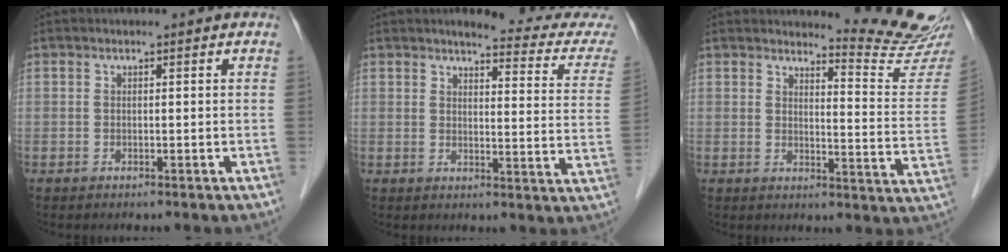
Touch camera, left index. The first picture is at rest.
{"total": 13.3, "force": [12.7, 0.6, 3.7], "torque": [-0.028, -0.062, 0.123]}
{"total": 11.0, "force": [10.9, -1.7, 0.9], "torque": [-0.013, -0.108, 0.124]}